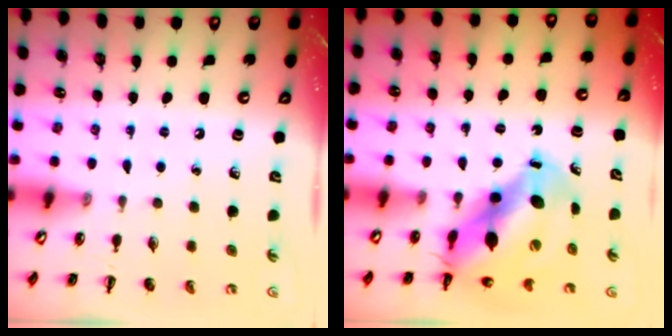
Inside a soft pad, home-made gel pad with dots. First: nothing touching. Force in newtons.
{"total": 11.5, "press": 11.1, "slide": 2.8}